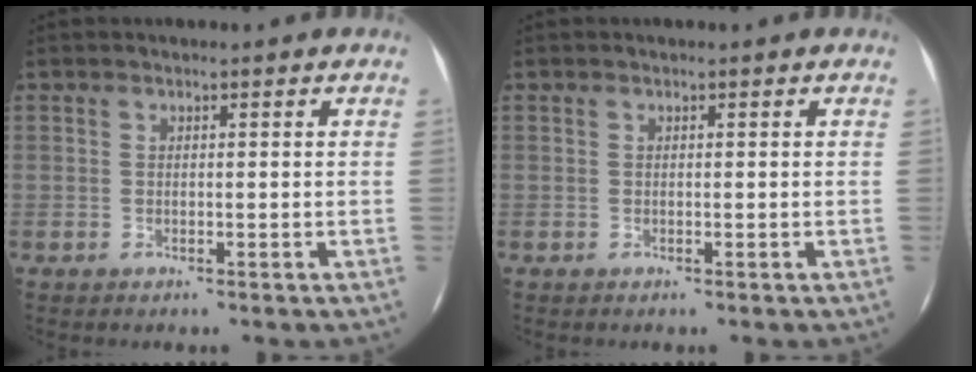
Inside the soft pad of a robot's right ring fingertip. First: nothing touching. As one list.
[{"total": 0.0}]